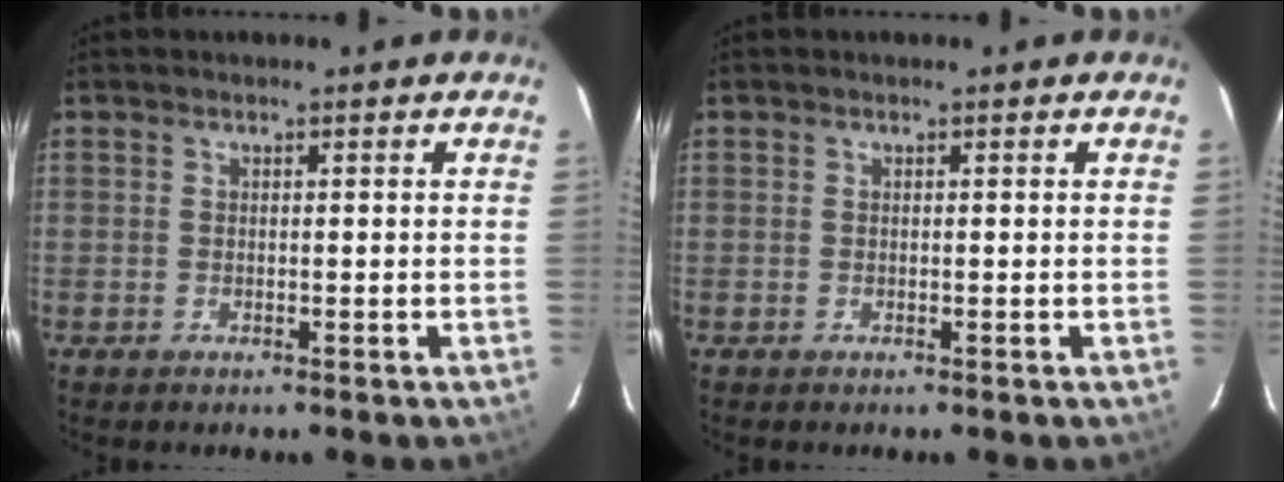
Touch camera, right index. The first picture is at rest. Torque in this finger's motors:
{"motor_torque": [0.00, 0.00, 0.00, 0.00]}